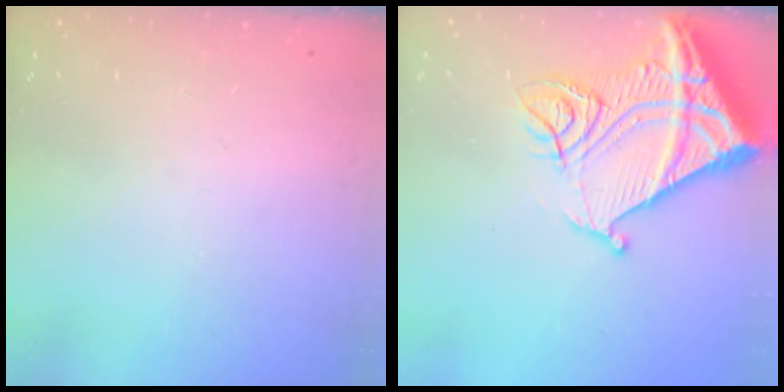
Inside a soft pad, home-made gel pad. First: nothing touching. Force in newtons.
{"total": 18.9, "press": 18.7, "slide": 2.3}